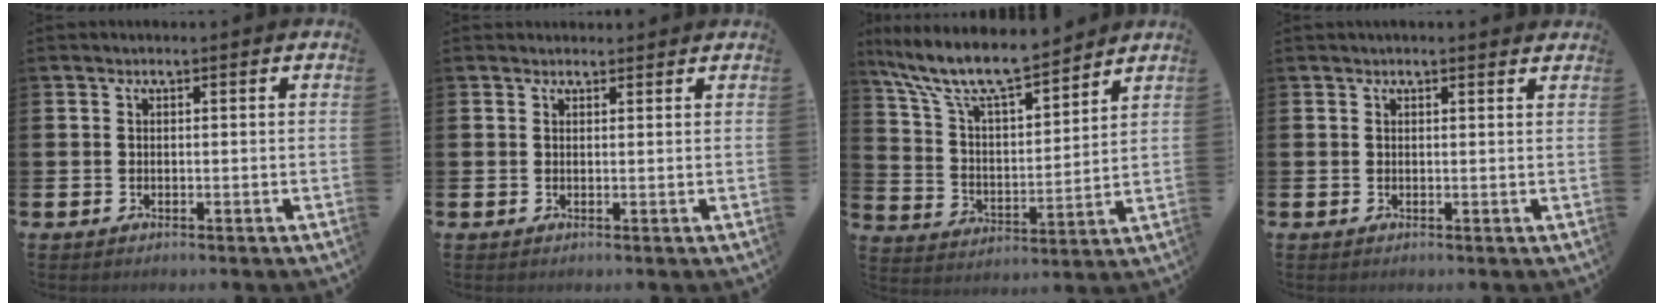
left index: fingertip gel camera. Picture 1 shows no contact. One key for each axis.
{"total": 0.6, "fx": 0.5, "fy": 0.2, "fz": 0.1, "tx": 0.008, "ty": -0.004, "tz": 0.008}
{"total": 10.7, "fx": 9.5, "fy": 2.2, "fz": 4.3, "tx": -0.127, "ty": -0.056, "tz": 0.169}
{"total": 0.9, "fx": 0.9, "fy": 0.0, "fz": 0.3, "tx": 0.002, "ty": -0.003, "tz": 0.015}